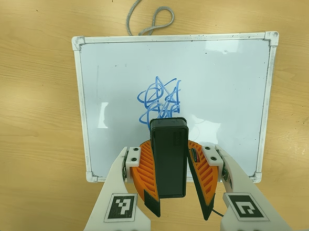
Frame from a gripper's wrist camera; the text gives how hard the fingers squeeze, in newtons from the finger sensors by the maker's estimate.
{"total": 8.8, "left": 8.9, "right": 8.7}